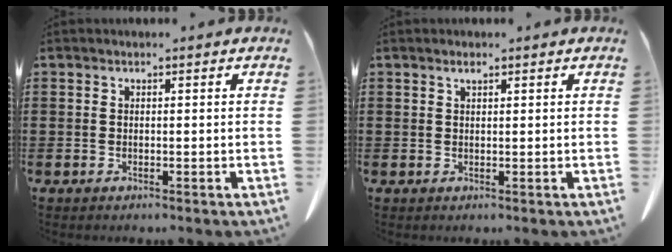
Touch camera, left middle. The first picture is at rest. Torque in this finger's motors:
{"motor_torque": [0.13, 0.23, 0.01, 0.03]}